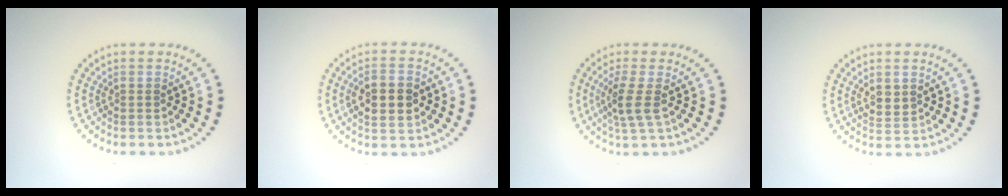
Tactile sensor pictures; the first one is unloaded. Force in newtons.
{"total": 3.4, "press": 3.4, "slide": 0.1}
{"total": 2.7, "press": 2.1, "slide": 1.7}
{"total": 1.8, "press": 1.5, "slide": 0.9}